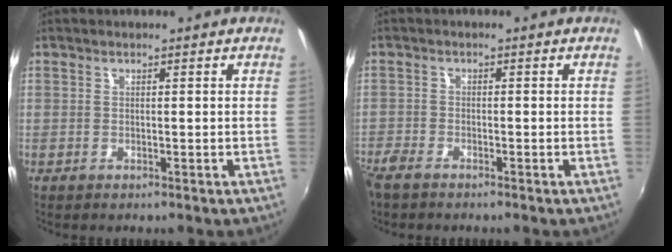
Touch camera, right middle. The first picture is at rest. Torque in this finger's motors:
{"motor_torque": [1.08, -1.06, 0.23, 0.20]}